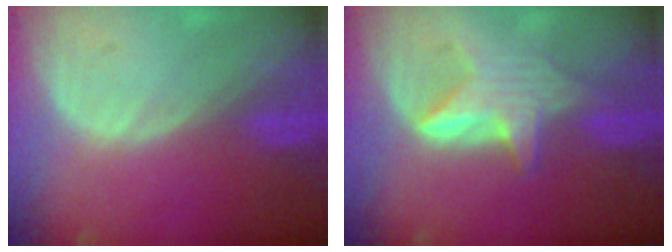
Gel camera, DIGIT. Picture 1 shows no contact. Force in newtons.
{"total": 5.8, "press": 5.6, "slide": 1.5}